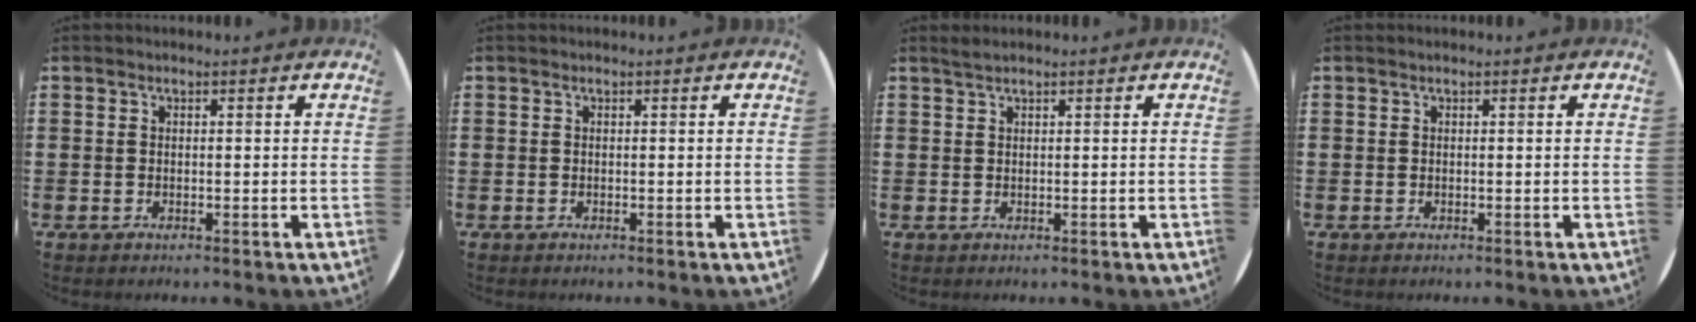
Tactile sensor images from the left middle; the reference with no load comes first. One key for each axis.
{"total": 0.0}
{"total": 0.8, "fx": 0.8, "fy": -0.1, "fz": 0.2, "tx": -0.004, "ty": 0.000, "tz": 0.015}
{"total": 0.0}